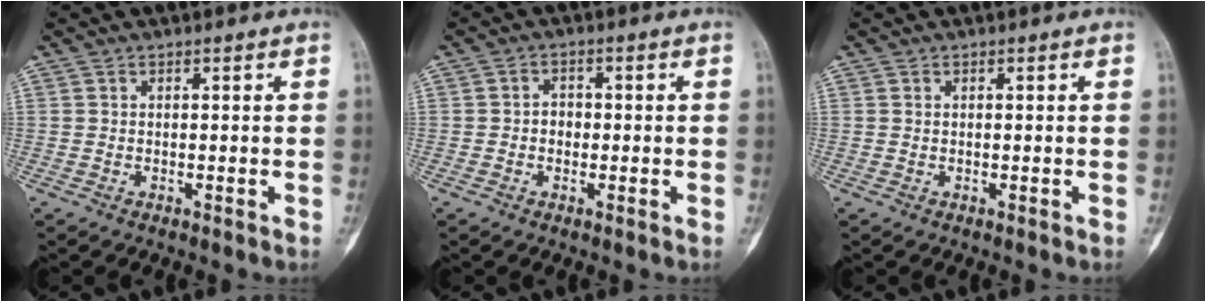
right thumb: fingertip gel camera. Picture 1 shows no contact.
{"total": 2.4, "force": [-0.4, 2.1, 1.2], "torque": [0.000, 0.008, -0.013]}
{"total": 0.0}